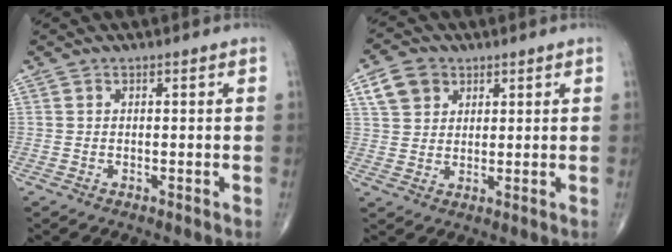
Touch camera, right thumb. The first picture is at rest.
{"total": 6.6, "force": [3.1, 5.1, 2.9], "torque": [-0.032, -0.005, 0.057]}